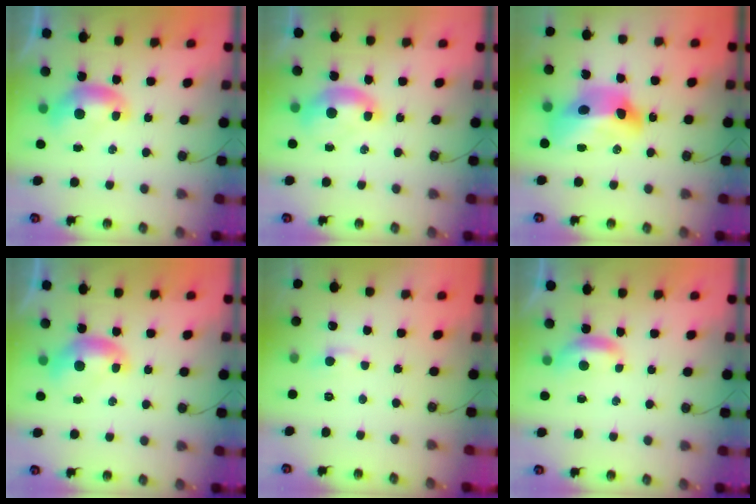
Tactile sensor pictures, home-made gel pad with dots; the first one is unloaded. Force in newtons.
{"total": 1.6, "press": 1.5, "slide": 0.6}
{"total": 14.0, "press": 14.0, "slide": 1.2}
{"total": 0.0}
{"total": 0.6, "press": 0.0, "slide": 0.6}
{"total": 1.6, "press": 1.6, "slide": 0.3}